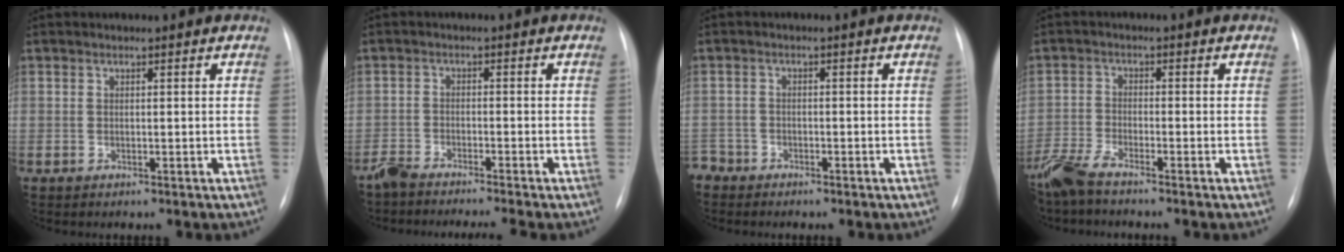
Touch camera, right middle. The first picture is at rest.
{"total": 6.5, "force": [-5.9, -0.4, 2.6], "torque": [-0.035, -0.013, -0.099]}
{"total": 2.9, "force": [-2.5, 1.5, -0.4], "torque": [0.006, 0.004, -0.050]}
{"total": 4.9, "force": [-4.3, 0.3, 2.4], "torque": [-0.059, -0.016, -0.092]}